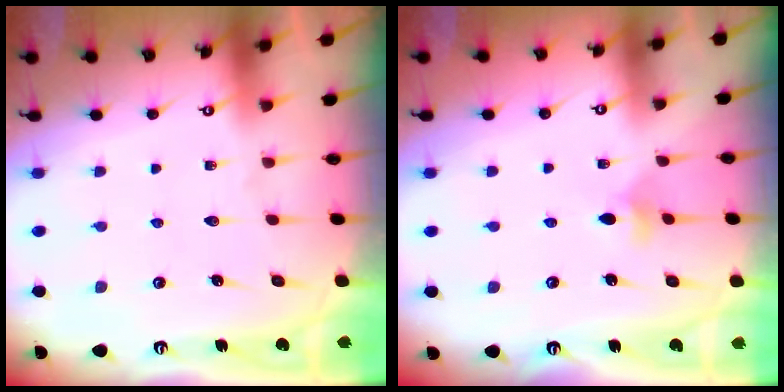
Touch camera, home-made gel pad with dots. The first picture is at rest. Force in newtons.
{"total": 5.0, "press": 4.9, "slide": 0.9}